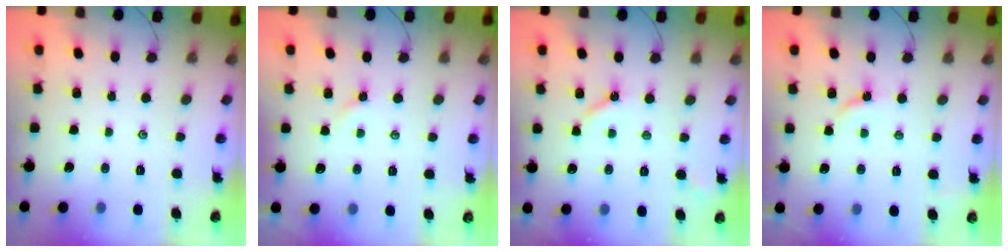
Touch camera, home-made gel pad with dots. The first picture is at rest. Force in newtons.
{"total": 2.3, "press": 2.3, "slide": 0.5}
{"total": 4.8, "press": 4.7, "slide": 0.5}
{"total": 3.0, "press": 2.9, "slide": 0.5}